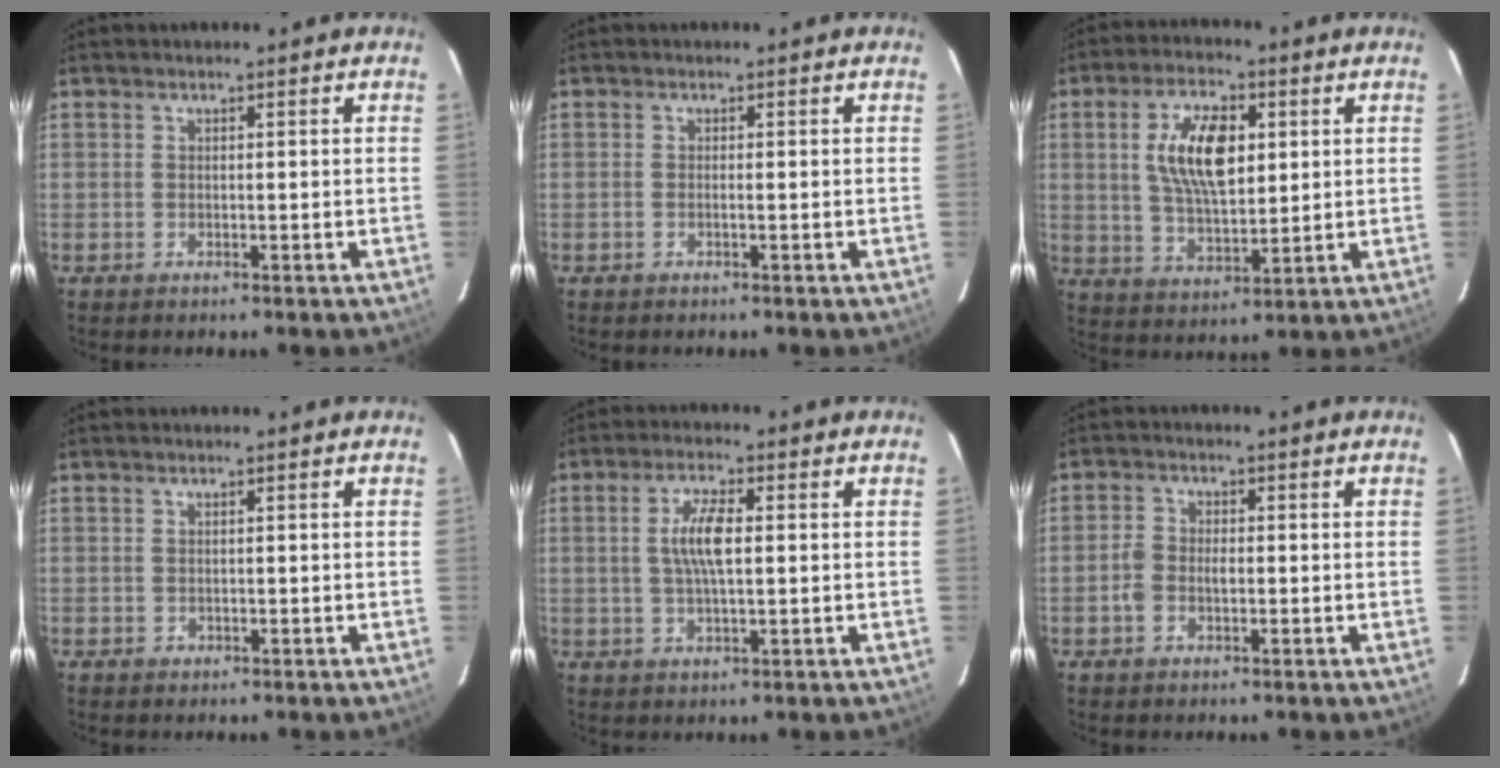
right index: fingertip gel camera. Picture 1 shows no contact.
{"total": 0.5, "force": [-0.2, -0.1, 0.4], "torque": [-0.008, 0.001, -0.006]}
{"total": 12.0, "force": [2.7, 5.5, 10.3], "torque": [-0.193, 0.009, 0.055]}
{"total": 0.6, "force": [-0.1, 0.6, 0.0], "torque": [0.003, 0.001, 0.001]}
{"total": 6.2, "force": [0.7, 1.8, 5.9], "torque": [-0.114, 0.006, 0.015]}
{"total": 3.3, "force": [-1.1, 2.4, 2.0], "torque": [-0.043, 0.006, -0.018]}